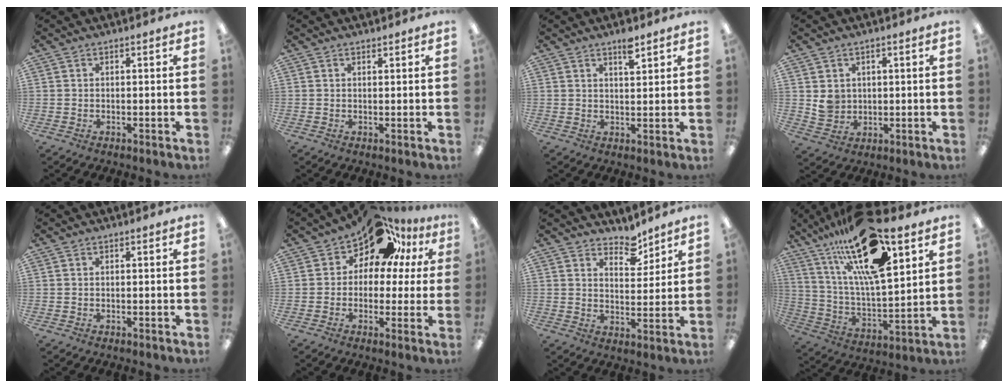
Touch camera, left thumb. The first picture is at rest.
{"total": 0.5, "force": [0.5, 0.1, 0.0], "torque": [0.008, -0.003, 0.007]}
{"total": 4.1, "force": [3.1, 1.1, 2.4], "torque": [-0.030, -0.013, 0.049]}
{"total": 4.7, "force": [1.6, 4.3, 1.1], "torque": [-0.007, -0.002, 0.029]}
{"total": 0.0}
{"total": 12.7, "force": [8.8, 7.5, 5.3], "torque": [-0.091, -0.062, 0.160]}
{"total": 6.0, "force": [5.2, 2.6, 1.5], "torque": [-0.004, -0.040, 0.090]}
{"total": 23.5, "force": [15.1, 6.6, 16.7], "torque": [-0.299, -0.074, 0.248]}